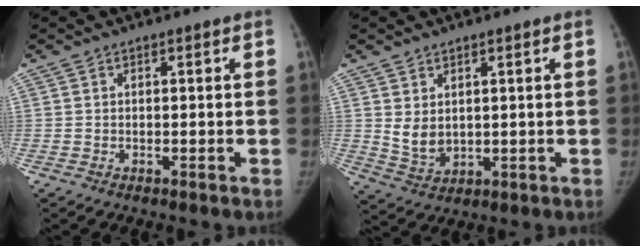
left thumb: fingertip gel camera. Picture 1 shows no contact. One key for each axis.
{"total": 4.9, "fx": 1.3, "fy": 3.4, "fz": 3.3, "tx": -0.047, "ty": -0.018, "tz": 0.039}